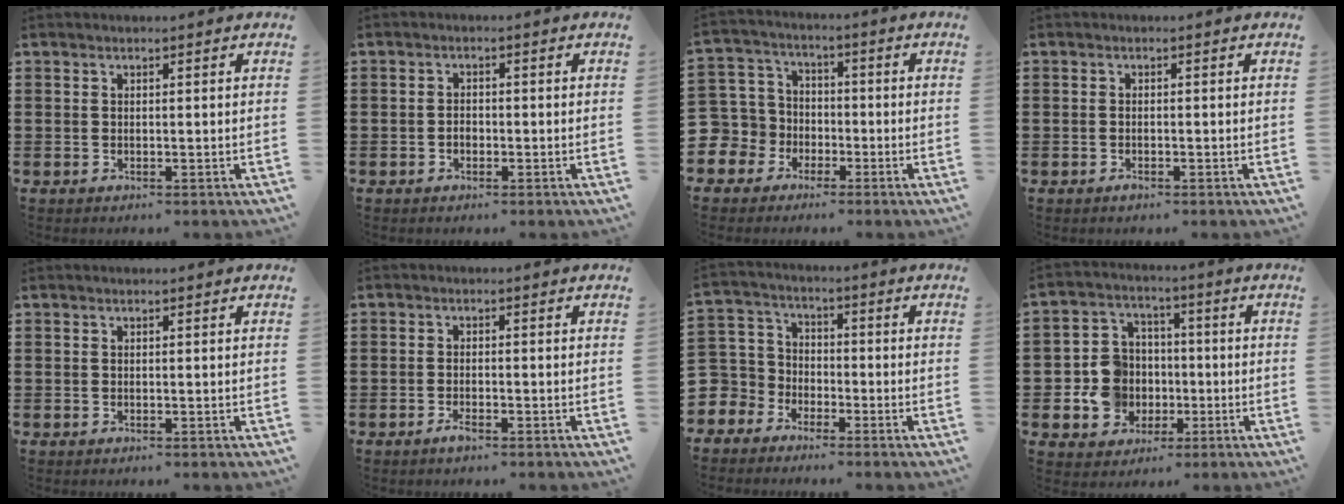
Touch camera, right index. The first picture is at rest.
{"total": 1.3, "force": [-0.5, 0.9, 0.8], "torque": [-0.018, -0.001, -0.011]}
{"total": 6.5, "force": [-1.5, 6.4, 0.2], "torque": [-0.063, -0.005, -0.035]}
{"total": 0.9, "force": [-0.4, 0.4, 0.7], "torque": [-0.015, -0.004, -0.006]}
{"total": 0.0}
{"total": 1.8, "force": [-1.2, 0.5, 1.3], "torque": [-0.032, -0.004, -0.024]}
{"total": 5.3, "force": [-2.6, 4.6, -0.1], "torque": [-0.045, -0.002, -0.063]}
{"total": 8.3, "force": [-1.5, 7.7, 2.7], "torque": [-0.093, 0.018, -0.023]}